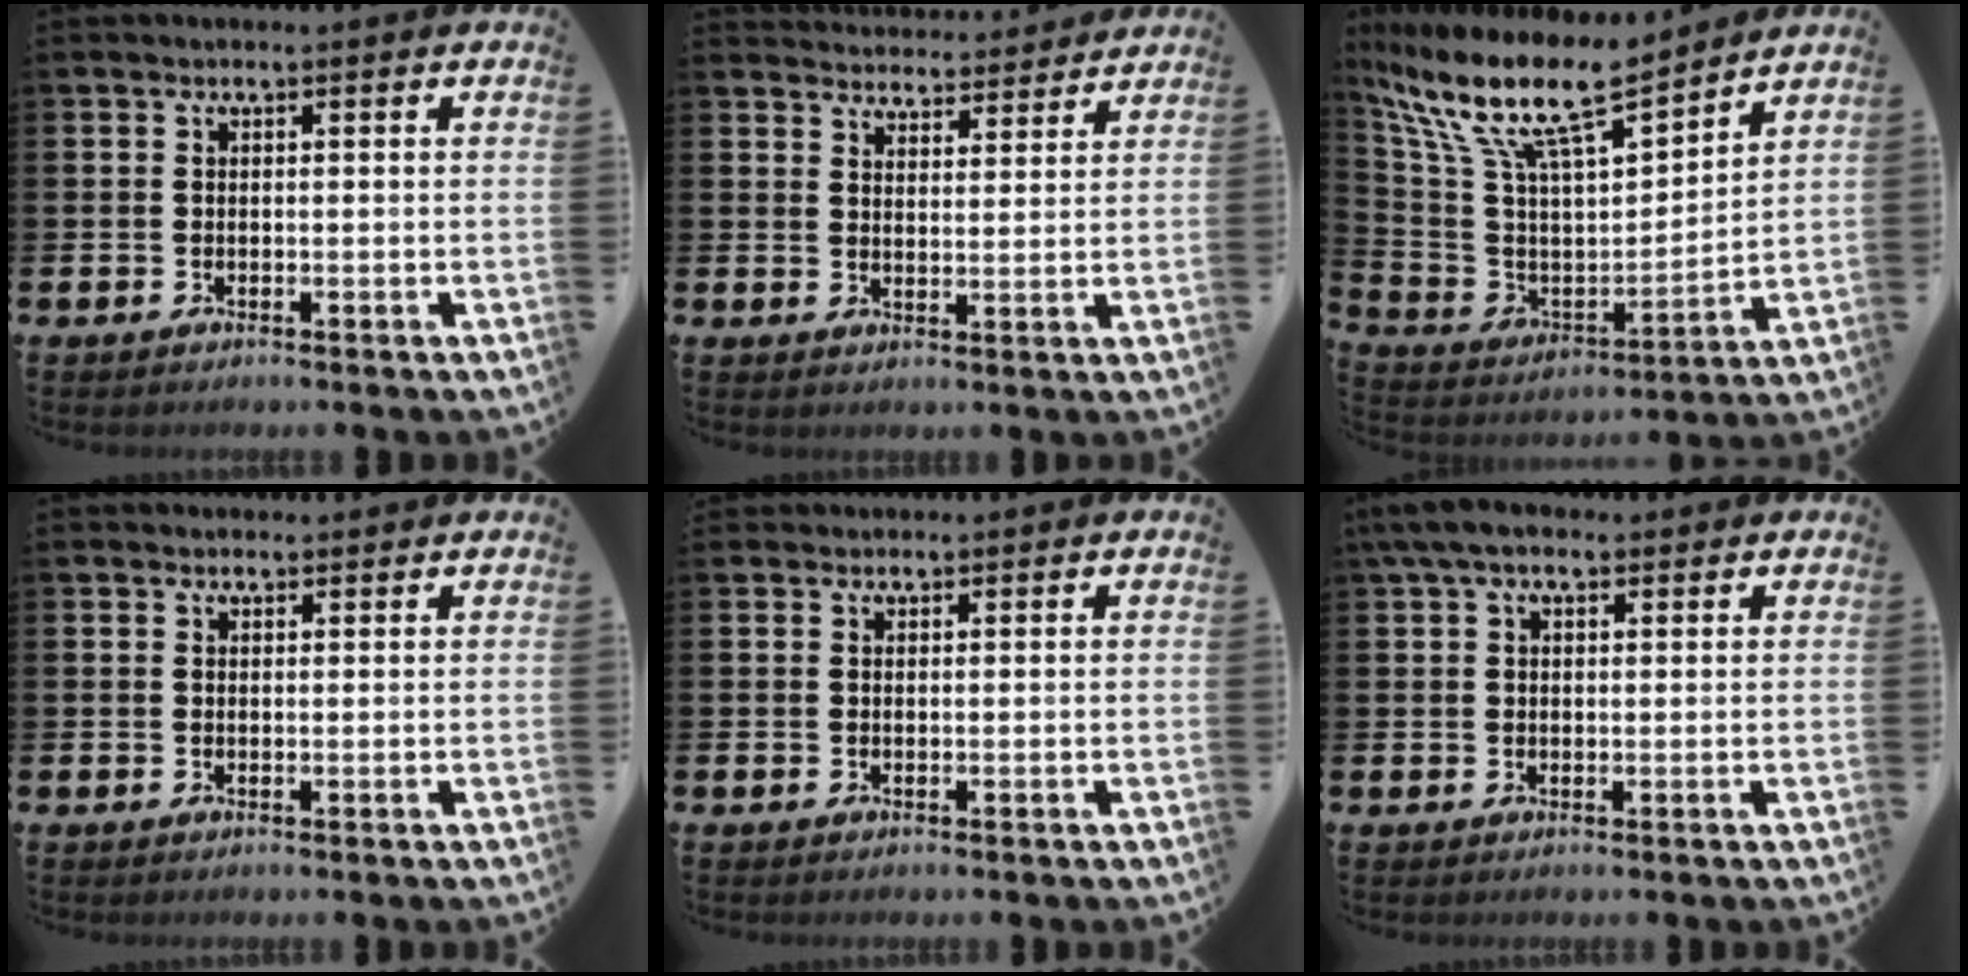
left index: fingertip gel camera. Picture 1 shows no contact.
{"total": 4.5, "force": [4.4, 0.6, -0.3], "torque": [0.004, -0.034, 0.077]}
{"total": 13.2, "force": [10.9, 2.8, 7.0], "torque": [-0.179, -0.067, 0.188]}
{"total": 1.4, "force": [1.3, 0.4, 0.1], "torque": [0.008, -0.003, 0.023]}
{"total": 0.9, "force": [0.9, 0.2, 0.0], "torque": [0.008, -0.002, 0.016]}
{"total": 4.8, "force": [3.7, 1.9, 2.5], "torque": [-0.045, -0.004, 0.066]}